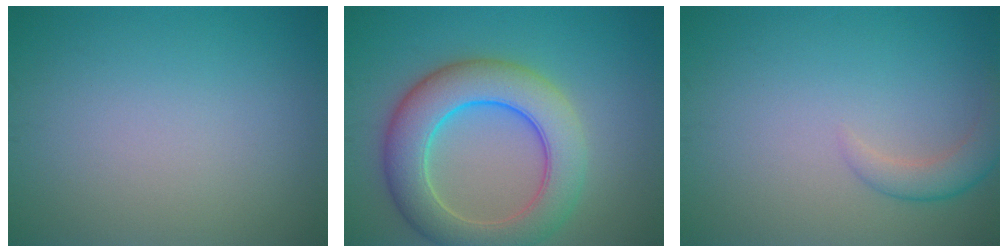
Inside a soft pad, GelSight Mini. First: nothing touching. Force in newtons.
{"total": 8.4, "press": 8.3, "slide": 0.6}
{"total": 2.6, "press": 2.6, "slide": 0.2}